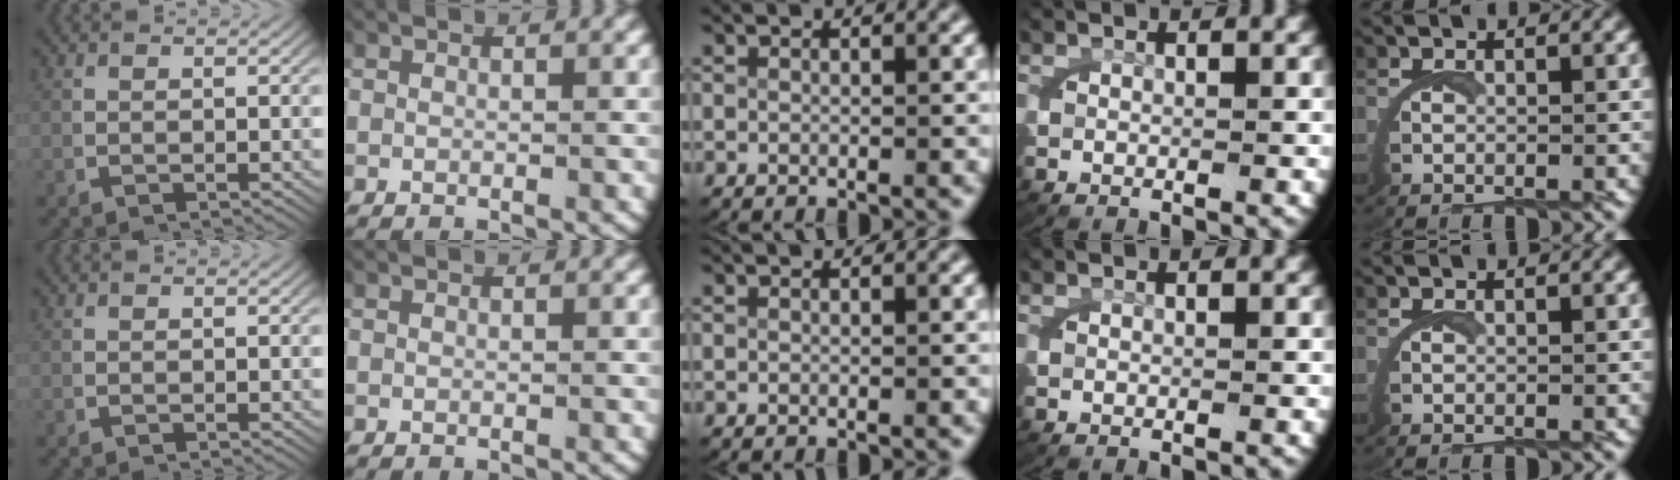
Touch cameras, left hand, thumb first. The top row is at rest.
{}